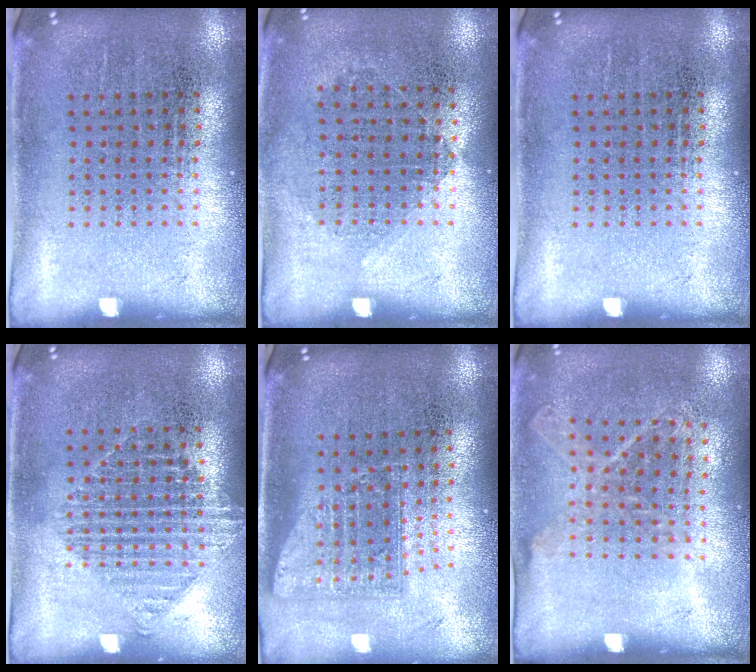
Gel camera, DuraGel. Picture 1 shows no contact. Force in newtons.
{"total": 0.9, "press": 0.8, "slide": 0.4}
{"total": 0.0}
{"total": 1.1, "press": 1.1, "slide": 0.3}
{"total": 1.7, "press": 1.3, "slide": 1.0}
{"total": 1.1, "press": 1.0, "slide": 0.5}